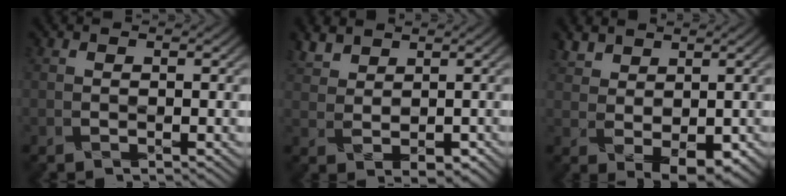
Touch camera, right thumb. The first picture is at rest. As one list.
[{"total": 3.5, "force": [2.4, 2.0, 1.6], "torque": [-0.042, 0.005, 0.053]}, {"total": 4.3, "force": [1.9, 2.6, 2.8], "torque": [-0.061, -0.002, 0.046]}]